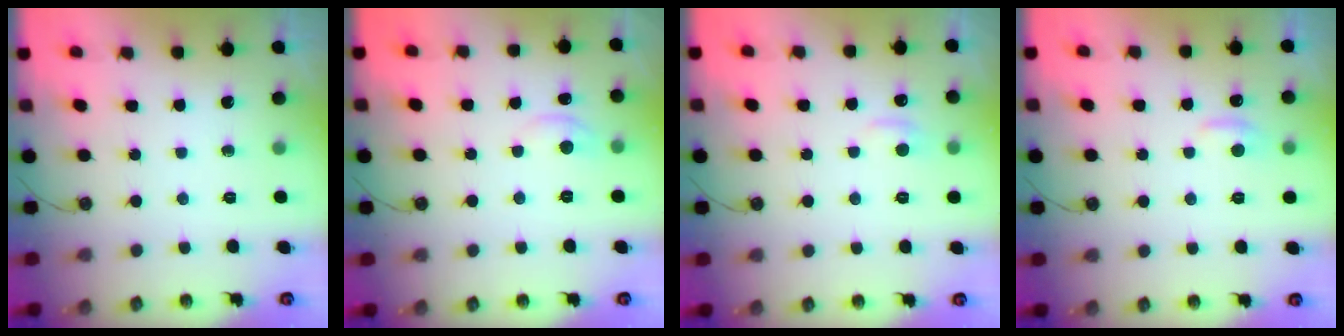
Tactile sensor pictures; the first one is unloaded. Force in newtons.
{"total": 1.3, "press": 1.2, "slide": 0.4}
{"total": 0.8, "press": 0.2, "slide": 0.8}
{"total": 1.0, "press": 0.7, "slide": 0.7}